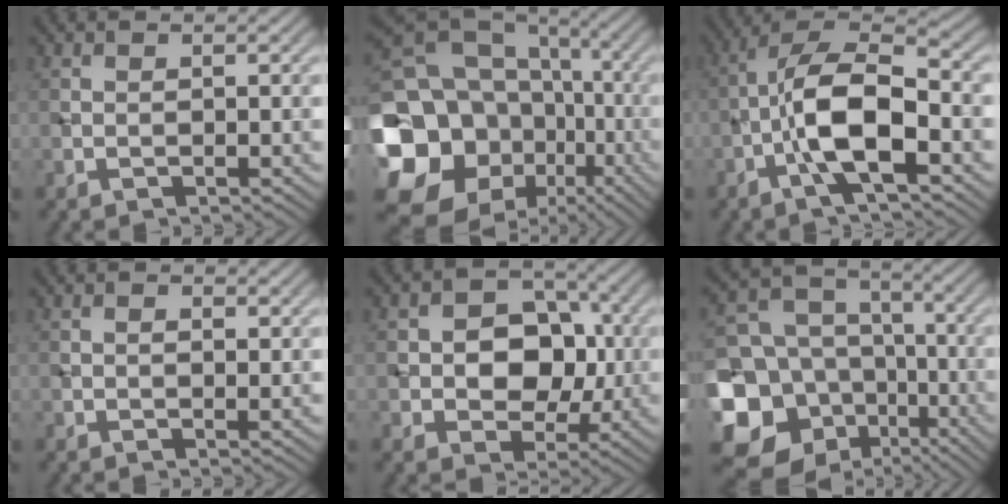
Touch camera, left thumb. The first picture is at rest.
{"total": 20.8, "force": [-4.8, 17.7, 10.0], "torque": [-0.238, -0.034, -0.080]}
{"total": 9.5, "force": [-2.9, 3.3, 8.5], "torque": [-0.156, 0.018, -0.058]}
{"total": 0.9, "force": [0.2, 0.4, 0.8], "torque": [-0.011, -0.001, 0.003]}
{"total": 8.1, "force": [-0.2, 6.2, 5.1], "torque": [-0.072, 0.005, -0.015]}
{"total": 16.2, "force": [-5.2, 13.6, 7.1], "torque": [-0.225, -0.027, -0.087]}